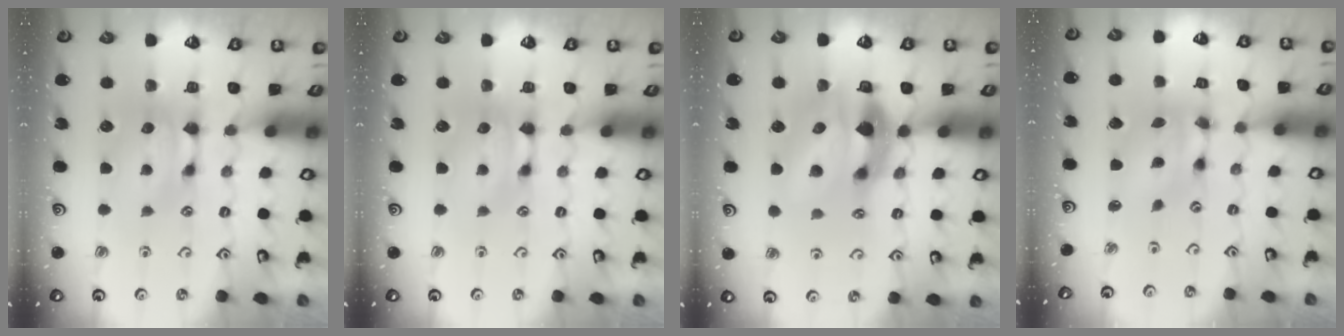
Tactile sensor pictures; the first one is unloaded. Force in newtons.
{"total": 0.0}
{"total": 10.0, "press": 9.8, "slide": 2.2}
{"total": 4.8, "press": 4.4, "slide": 2.0}